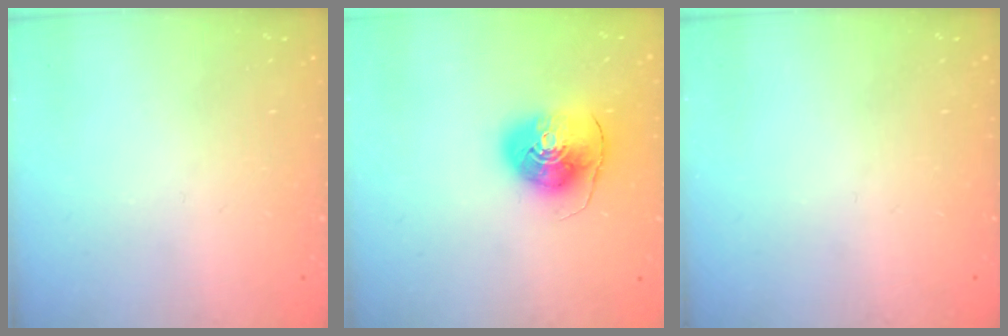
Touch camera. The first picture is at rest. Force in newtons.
{"total": 10.2, "press": 10.1, "slide": 1.5}
{"total": 0.0}